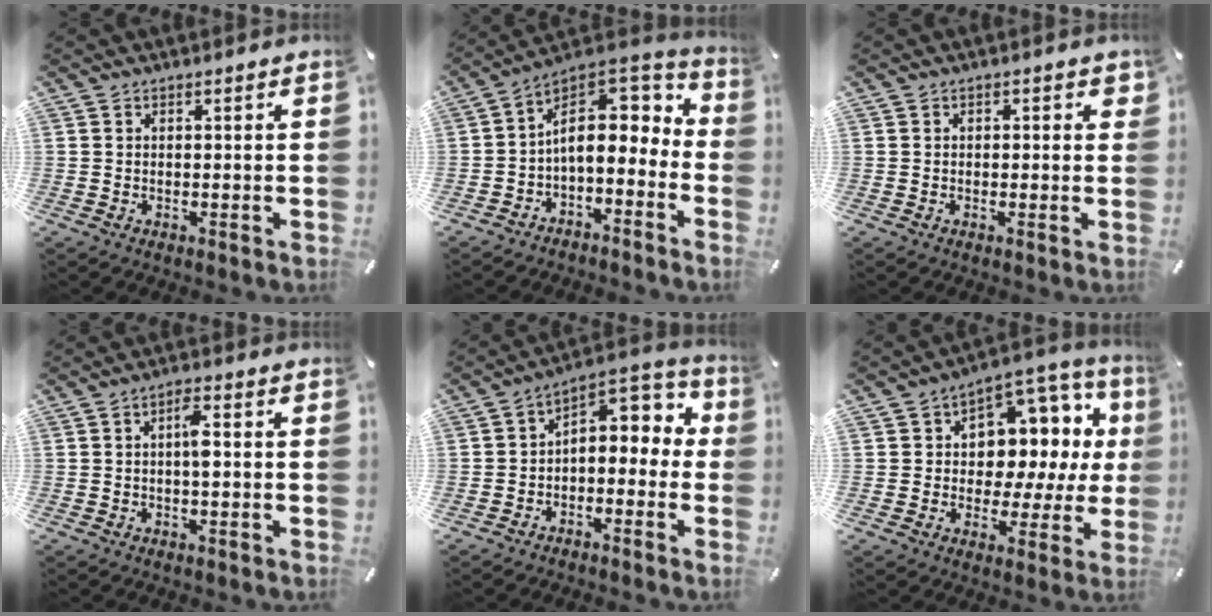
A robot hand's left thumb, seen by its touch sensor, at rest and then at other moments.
{"total": 12.8, "force": [2.0, 8.5, 9.4], "torque": [-0.133, -0.026, 0.037]}
{"total": 1.3, "force": [-0.1, 0.9, 0.9], "torque": [-0.008, 0.003, -0.006]}
{"total": 4.3, "force": [-0.1, 1.4, 4.1], "torque": [-0.070, 0.008, -0.006]}
{"total": 6.6, "force": [1.4, 4.9, 4.2], "torque": [-0.047, -0.027, 0.021]}
{"total": 10.3, "force": [2.6, 8.4, 5.4], "torque": [-0.057, -0.045, 0.052]}